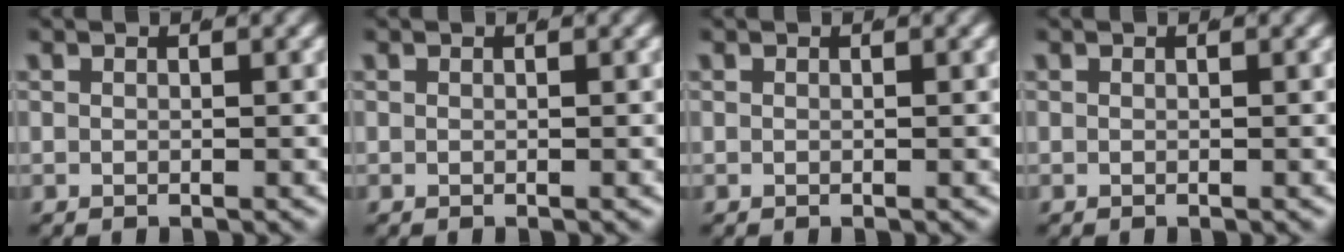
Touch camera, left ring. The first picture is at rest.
{"total": 0.0}
{"total": 0.0}
{"total": 0.0}